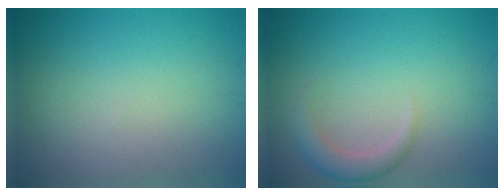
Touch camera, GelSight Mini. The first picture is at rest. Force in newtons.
{"total": 2.4, "press": 2.3, "slide": 0.3}